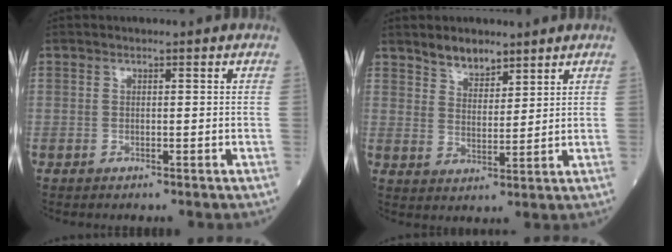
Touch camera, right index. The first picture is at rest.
{"total": 4.7, "force": [3.9, 2.0, 1.7], "torque": [-0.032, 0.000, 0.077]}